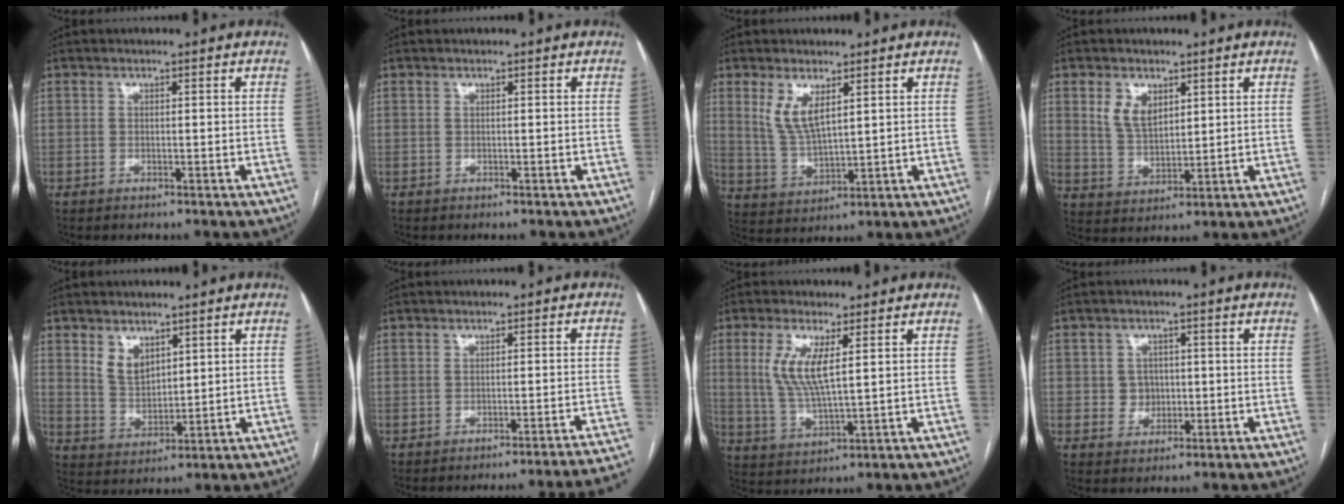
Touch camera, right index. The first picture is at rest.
{"total": 0.0}
{"total": 6.1, "force": [3.0, 1.9, 5.0], "torque": [-0.107, -0.008, 0.070]}
{"total": 5.8, "force": [2.8, 3.4, 3.7], "torque": [-0.076, 0.004, 0.062]}
{"total": 4.8, "force": [3.0, 2.8, 2.6], "torque": [-0.054, -0.003, 0.069]}
{"total": 14.8, "force": [-14.1, -2.9, 3.4], "torque": [0.013, -0.018, -0.159]}
{"total": 7.6, "force": [2.2, 1.6, 7.0], "torque": [-0.156, -0.004, 0.049]}
{"total": 3.2, "force": [-0.1, 3.1, 0.8], "torque": [-0.004, 0.007, 0.002]}